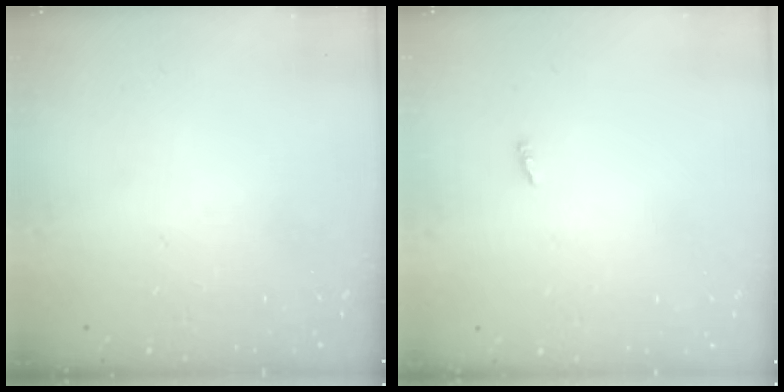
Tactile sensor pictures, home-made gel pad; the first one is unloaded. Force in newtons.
{"total": 1.9, "press": 1.9, "slide": 0.2}